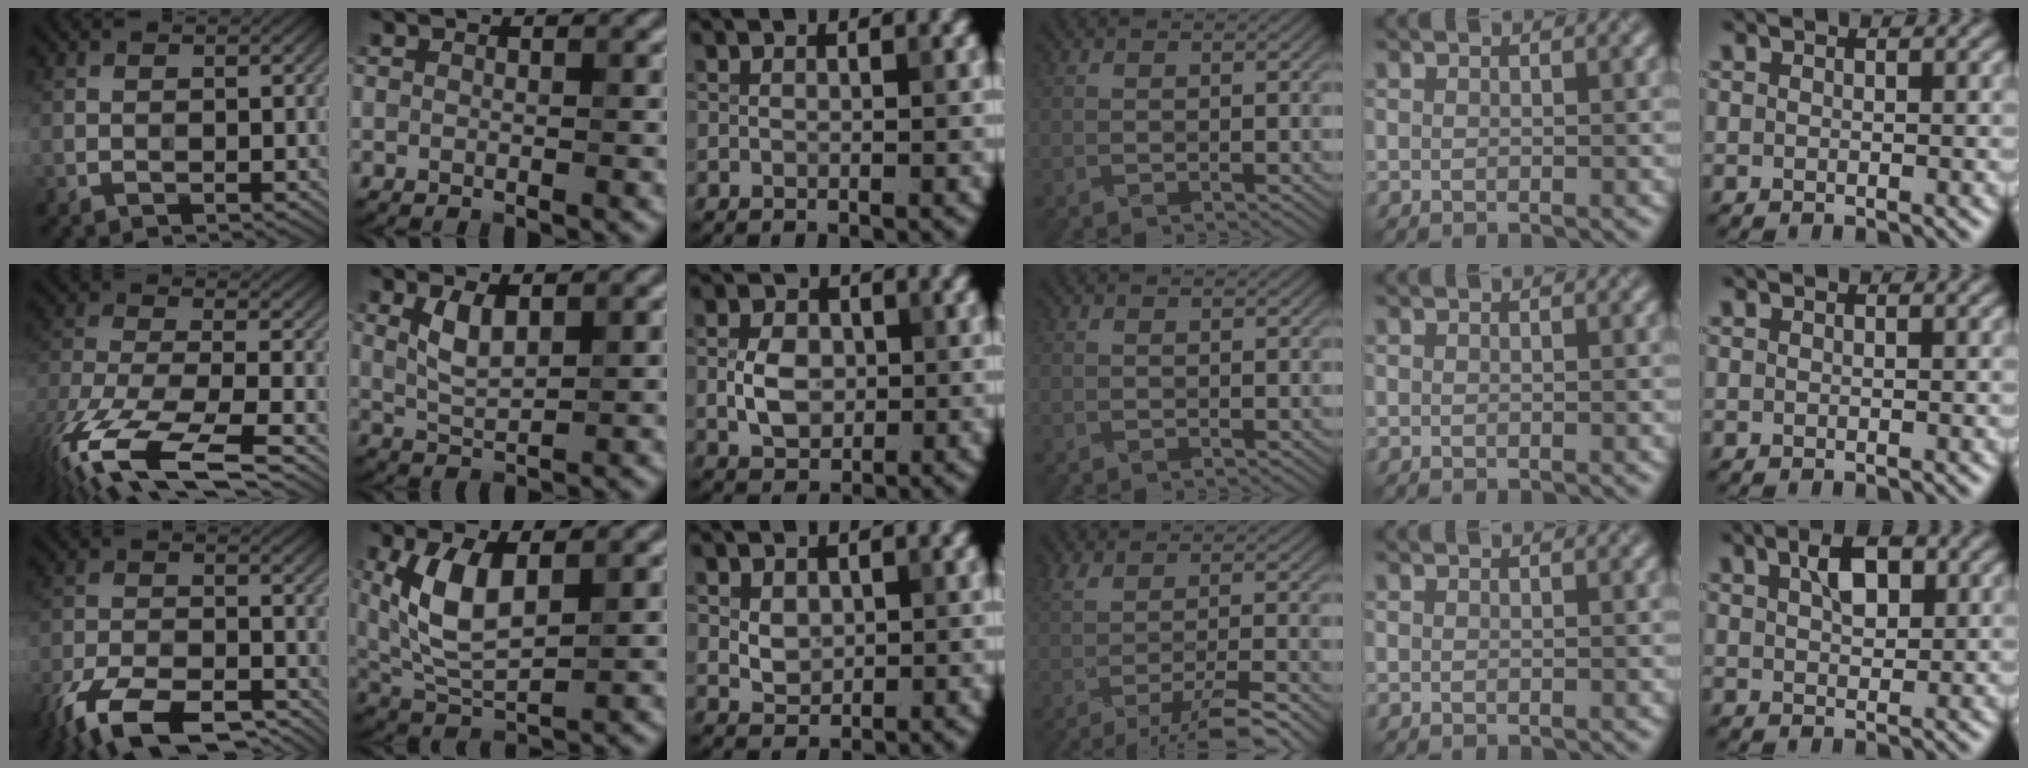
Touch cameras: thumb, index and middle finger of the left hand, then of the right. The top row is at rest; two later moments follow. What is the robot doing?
{"motion": "wrap", "object": "crepe paper"}